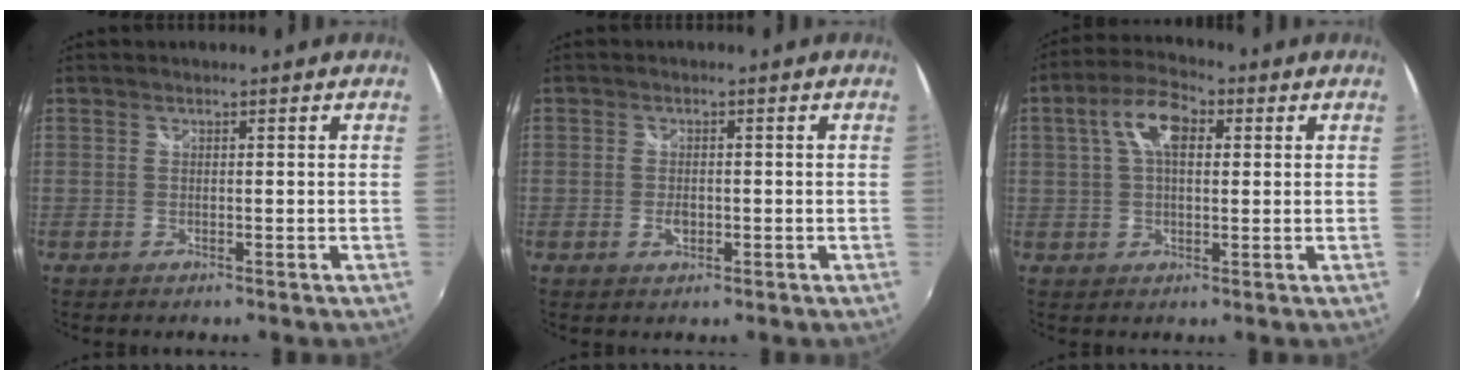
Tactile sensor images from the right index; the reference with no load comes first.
{"total": 2.2, "force": [-0.6, 1.3, 1.7], "torque": [-0.031, -0.003, -0.011]}
{"total": 8.1, "force": [2.2, 4.1, 6.7], "torque": [-0.129, 0.023, 0.036]}